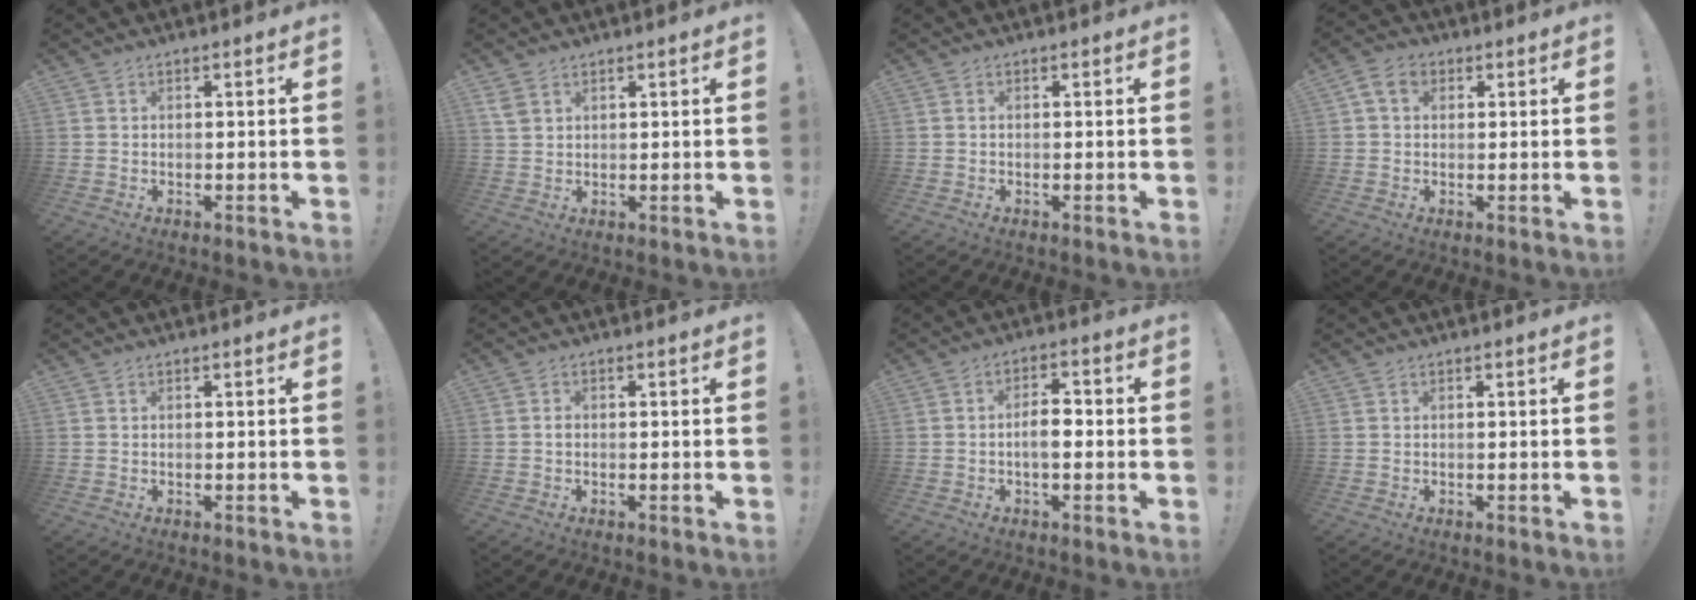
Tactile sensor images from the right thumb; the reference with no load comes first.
{"total": 3.4, "force": [2.2, 2.0, 1.7], "torque": [-0.023, -0.009, 0.042]}
{"total": 0.0}
{"total": 5.8, "force": [1.9, 4.2, 3.5], "torque": [-0.065, 0.002, 0.036]}
{"total": 0.0}
{"total": 0.7, "force": [-0.3, 0.5, 0.3], "torque": [-0.010, 0.005, -0.004]}
{"total": 6.0, "force": [-1.1, 2.8, 5.1], "torque": [-0.083, 0.008, -0.025]}
{"total": 0.0}